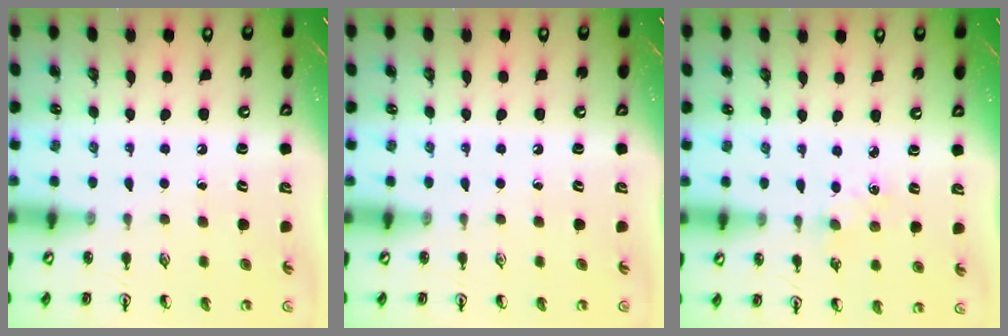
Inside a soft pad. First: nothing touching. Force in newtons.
{"total": 0.0}
{"total": 1.3, "press": 1.3, "slide": 0.2}